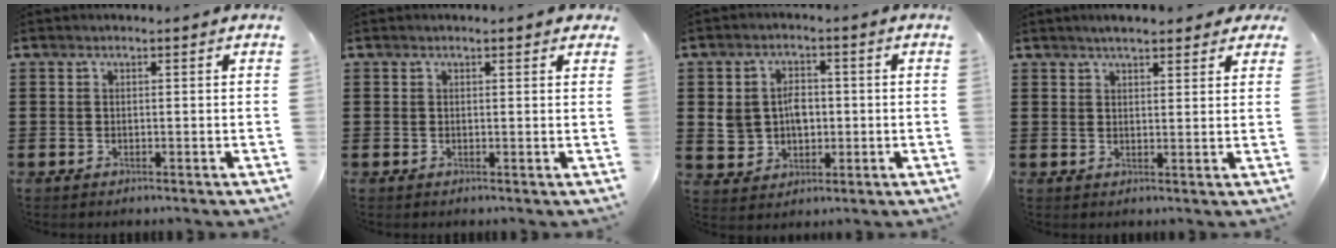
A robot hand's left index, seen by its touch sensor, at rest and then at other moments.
{"total": 1.0, "force": [0.7, 0.2, 0.7], "torque": [-0.014, 0.002, 0.013]}
{"total": 5.3, "force": [0.3, 4.2, 3.2], "torque": [-0.065, 0.010, 0.004]}
{"total": 3.4, "force": [2.9, 0.8, 1.7], "torque": [-0.039, 0.005, 0.053]}